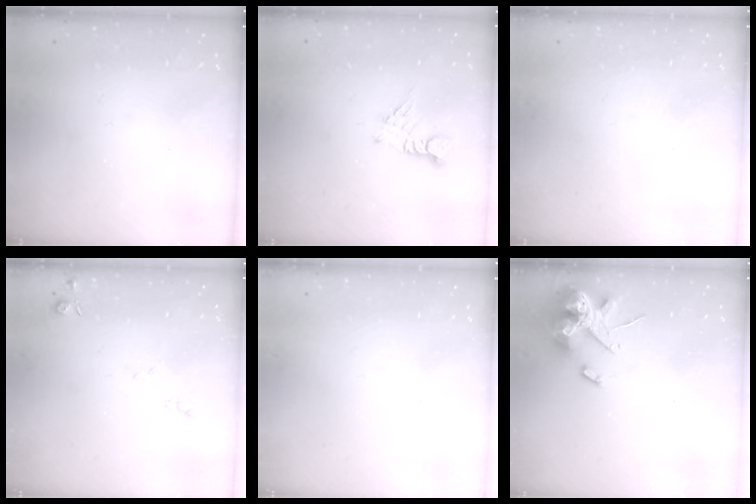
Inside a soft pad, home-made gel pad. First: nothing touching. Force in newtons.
{"total": 3.0, "press": 3.0, "slide": 0.3}
{"total": 0.0}
{"total": 5.4, "press": 5.4, "slide": 0.8}
{"total": 0.0}
{"total": 14.3, "press": 14.2, "slide": 1.9}